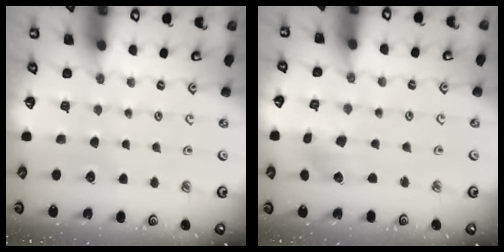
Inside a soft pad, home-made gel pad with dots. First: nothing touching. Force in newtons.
{"total": 2.2, "press": 2.1, "slide": 0.6}